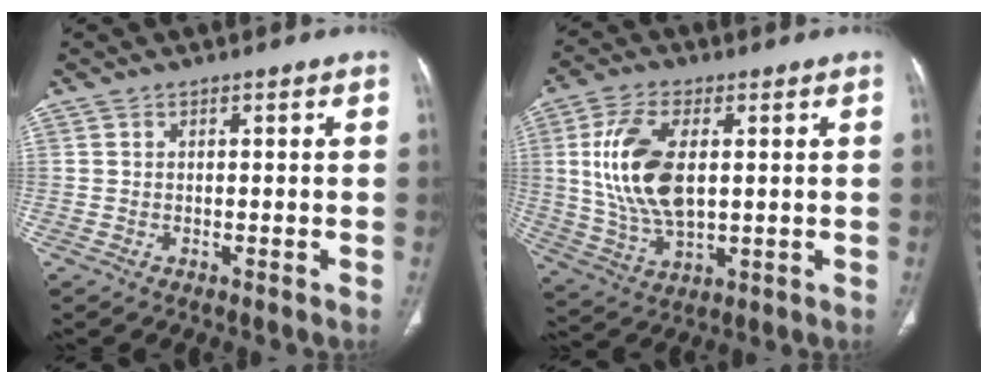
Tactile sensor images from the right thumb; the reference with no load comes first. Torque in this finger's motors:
{"motor_torque": [-0.70, 1.33, 1.12, 1.08, 0.32]}